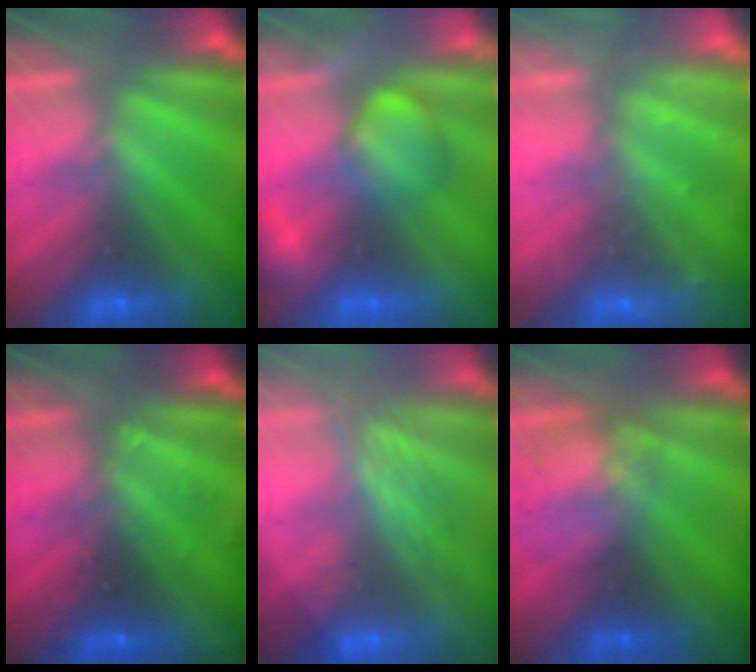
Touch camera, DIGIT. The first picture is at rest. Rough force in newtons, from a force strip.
{"total": 2.4}
{"total": 2.2}
{"total": 2.4}
{"total": 2.8}
{"total": 3.4}